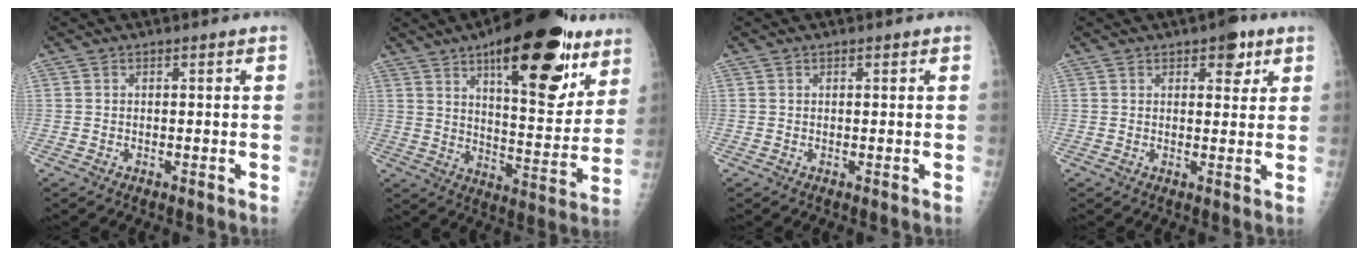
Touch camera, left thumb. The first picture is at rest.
{"total": 25.4, "force": [13.8, 9.6, 19.0], "torque": [-0.229, -0.048, 0.205]}
{"total": 0.5, "force": [0.3, 0.2, 0.4], "torque": [-0.007, 0.000, 0.003]}
{"total": 4.8, "force": [2.6, 2.5, 3.2], "torque": [-0.017, -0.009, 0.029]}